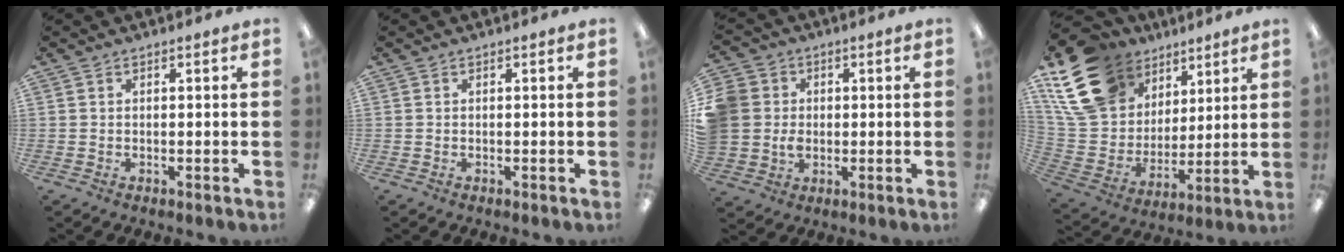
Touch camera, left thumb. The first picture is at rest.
{"total": 0.0}
{"total": 8.5, "force": [0.6, 8.3, 2.0], "torque": [-0.068, 0.007, 0.017]}
{"total": 20.3, "force": [11.1, 14.2, 9.5], "torque": [-0.190, -0.044, 0.215]}